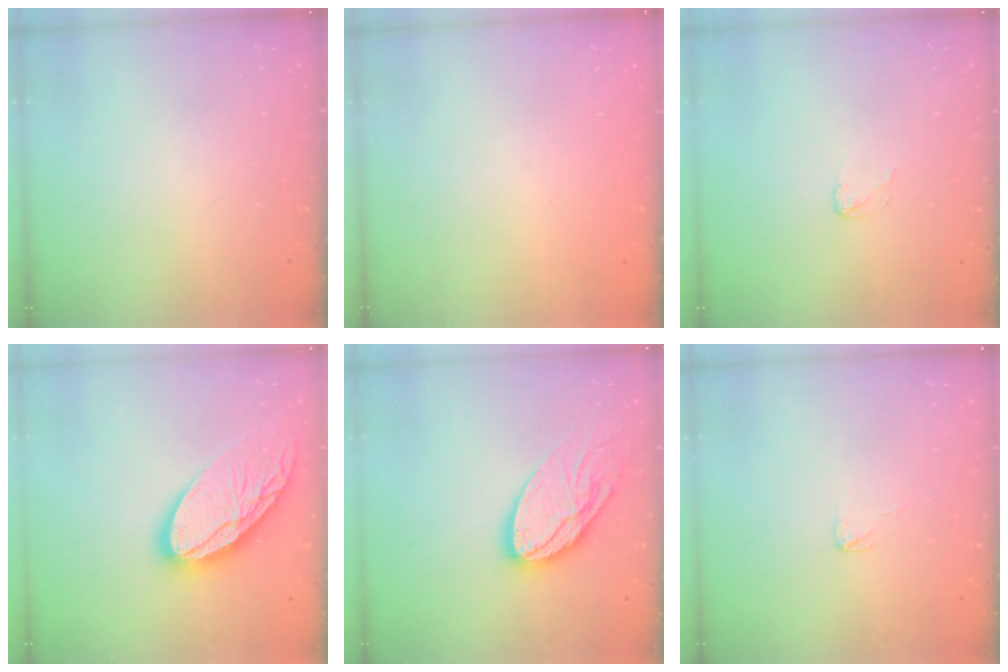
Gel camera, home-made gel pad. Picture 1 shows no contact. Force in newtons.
{"total": 0.0}
{"total": 2.6, "press": 2.6, "slide": 0.2}
{"total": 16.8, "press": 16.7, "slide": 1.9}
{"total": 16.4, "press": 16.3, "slide": 1.4}
{"total": 2.1, "press": 2.1, "slide": 0.2}